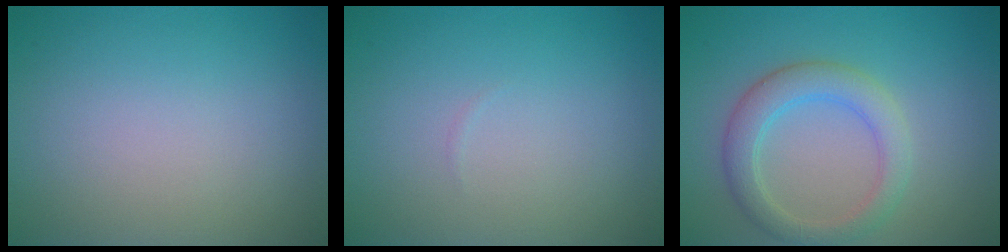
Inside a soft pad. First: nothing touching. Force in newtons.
{"total": 0.0}
{"total": 3.6, "press": 3.6, "slide": 0.1}